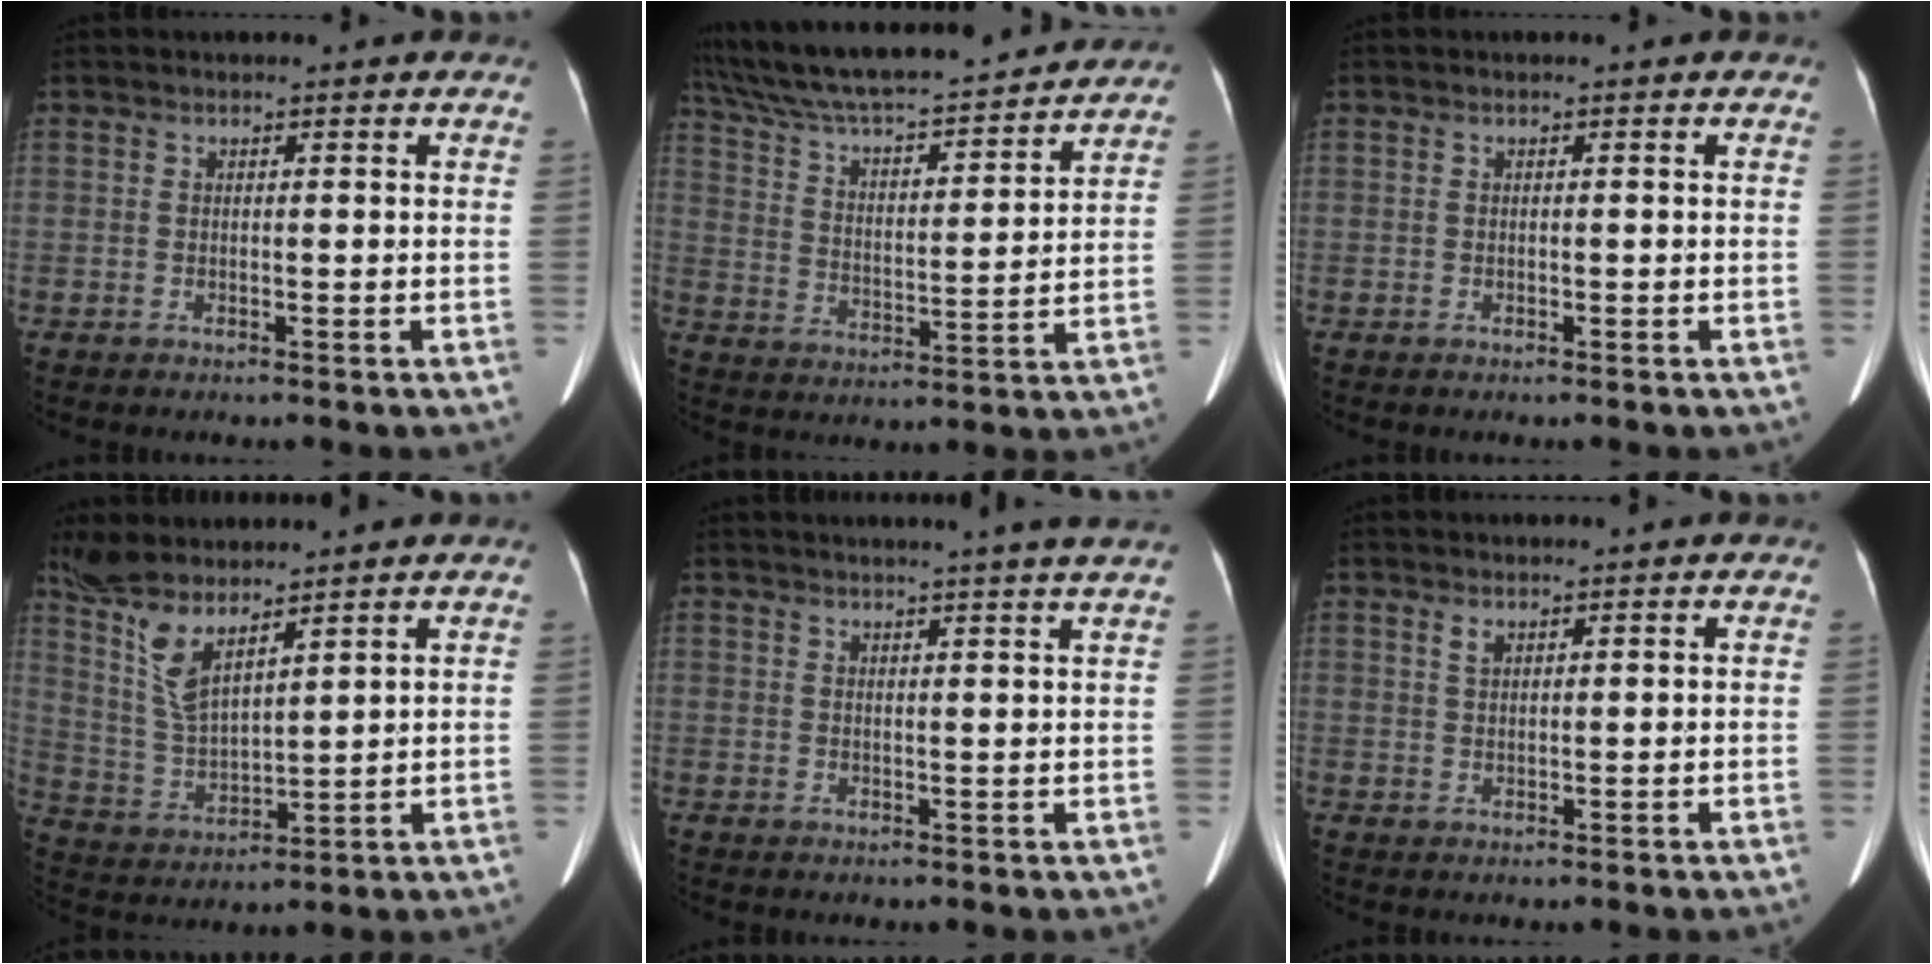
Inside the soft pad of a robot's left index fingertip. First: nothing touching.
{"total": 23.2, "force": [21.0, 2.8, 9.5], "torque": [-0.169, 0.002, 0.315]}
{"total": 0.5, "force": [-0.5, 0.0, 0.0], "torque": [0.002, -0.005, -0.004]}
{"total": 9.2, "force": [7.1, 2.0, 5.5], "torque": [-0.123, 0.000, 0.154]}
{"total": 7.8, "force": [6.8, -1.5, 3.3], "torque": [-0.034, -0.012, 0.065]}
{"total": 1.0, "force": [0.6, 0.4, 0.6], "torque": [-0.015, -0.001, 0.021]}